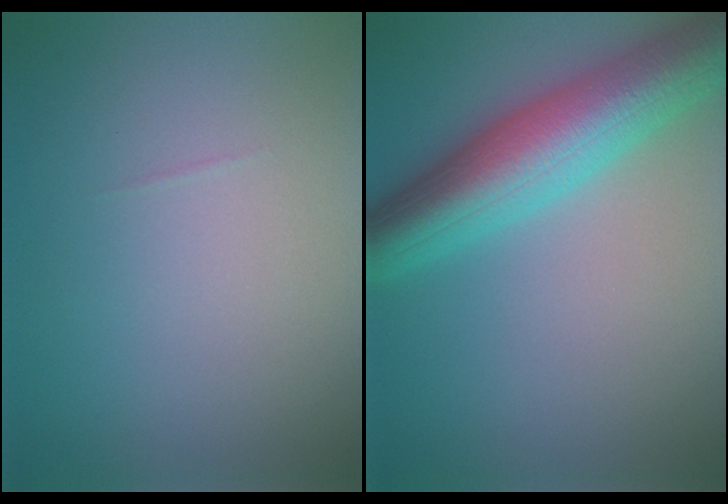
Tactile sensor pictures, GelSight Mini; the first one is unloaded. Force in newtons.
{"total": 9.1, "press": 9.1, "slide": 0.3}